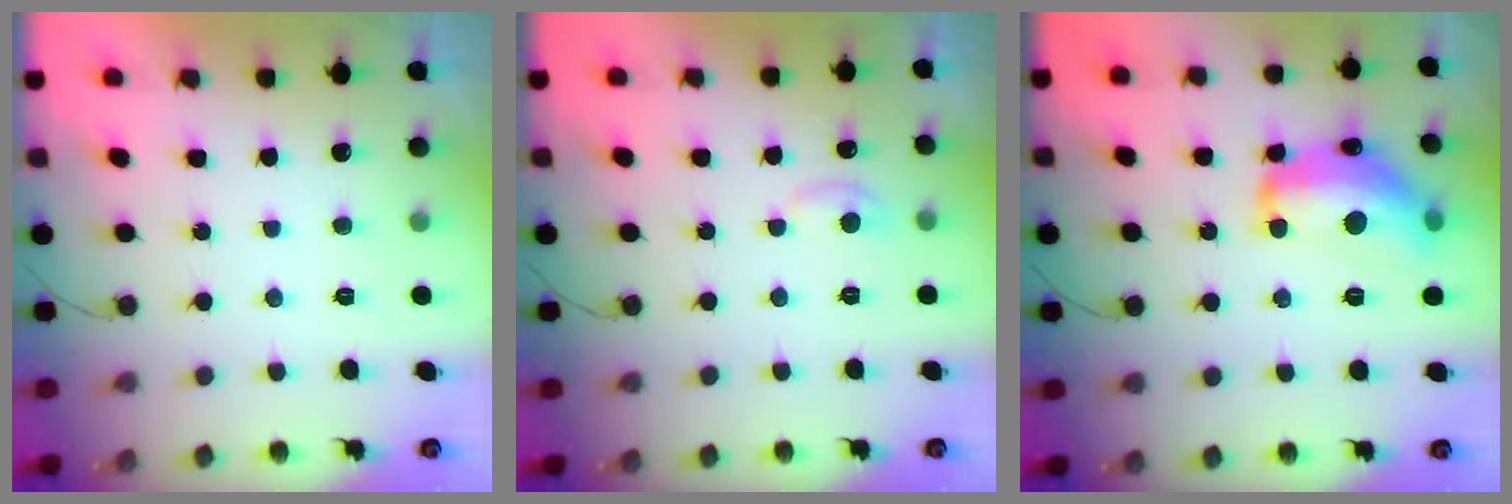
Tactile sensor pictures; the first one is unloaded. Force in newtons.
{"total": 5.9, "press": 5.9, "slide": 0.8}
{"total": 17.4, "press": 17.3, "slide": 1.1}